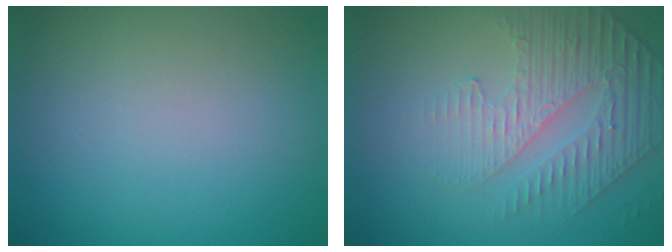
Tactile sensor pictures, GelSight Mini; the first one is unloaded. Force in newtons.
{"total": 4.7, "press": 3.4, "slide": 3.3}